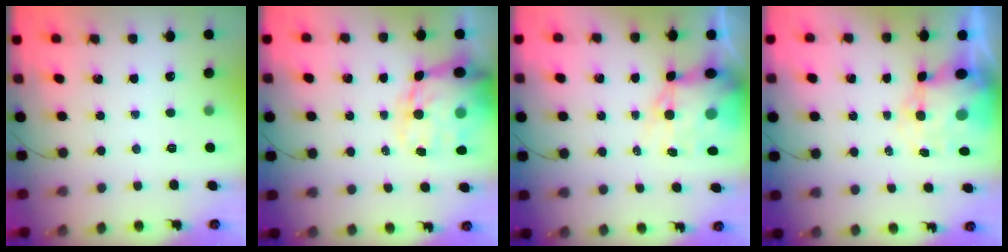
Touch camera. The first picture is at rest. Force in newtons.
{"total": 17.6, "press": 17.0, "slide": 4.7}
{"total": 11.1, "press": 10.7, "slide": 2.8}
{"total": 9.4, "press": 9.2, "slide": 2.1}